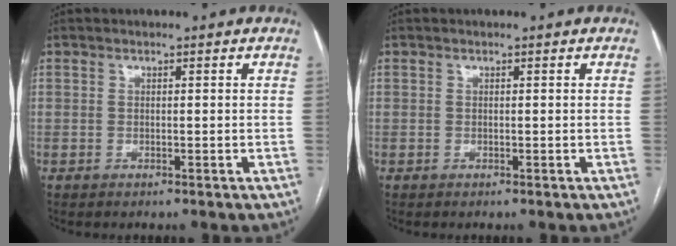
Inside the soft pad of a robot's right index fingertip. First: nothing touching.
{"total": 0.0}